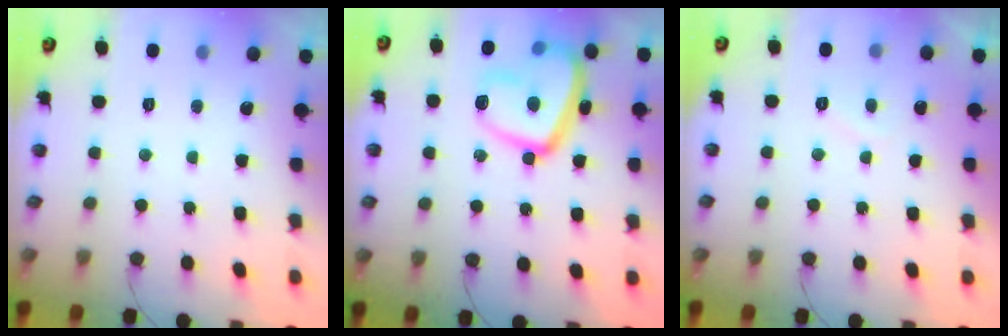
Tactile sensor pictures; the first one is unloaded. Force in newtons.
{"total": 19.4, "press": 19.3, "slide": 1.7}
{"total": 1.1, "press": 0.9, "slide": 0.6}